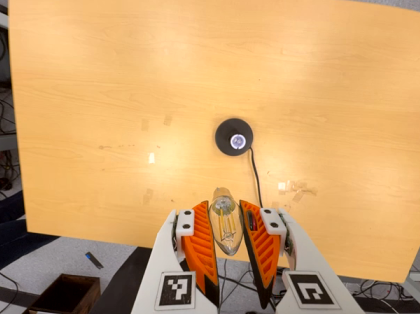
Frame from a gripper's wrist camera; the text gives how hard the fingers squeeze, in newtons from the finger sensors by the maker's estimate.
{"total": 12.5, "left": 13.3, "right": 11.8}